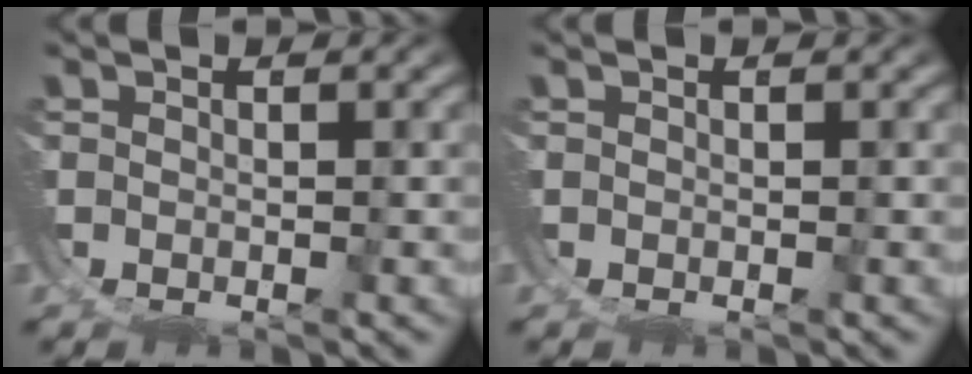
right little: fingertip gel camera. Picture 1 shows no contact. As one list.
[{"total": 0.0}]